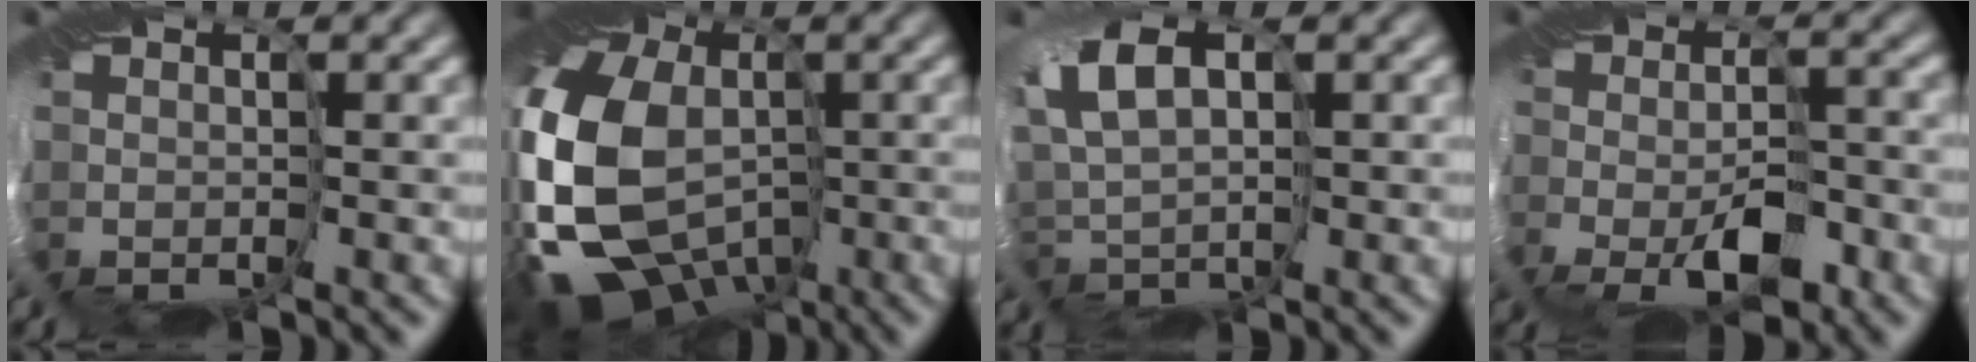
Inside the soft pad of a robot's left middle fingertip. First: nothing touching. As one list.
[{"total": 15.5, "force": [-5.6, 10.2, 10.2], "torque": [-0.215, -0.008, -0.097]}, {"total": 5.6, "force": [-1.0, 3.2, 4.5], "torque": [-0.097, -0.004, -0.028]}, {"total": 2.8, "force": [-1.9, 0.6, 2.0], "torque": [-0.027, -0.004, -0.032]}]